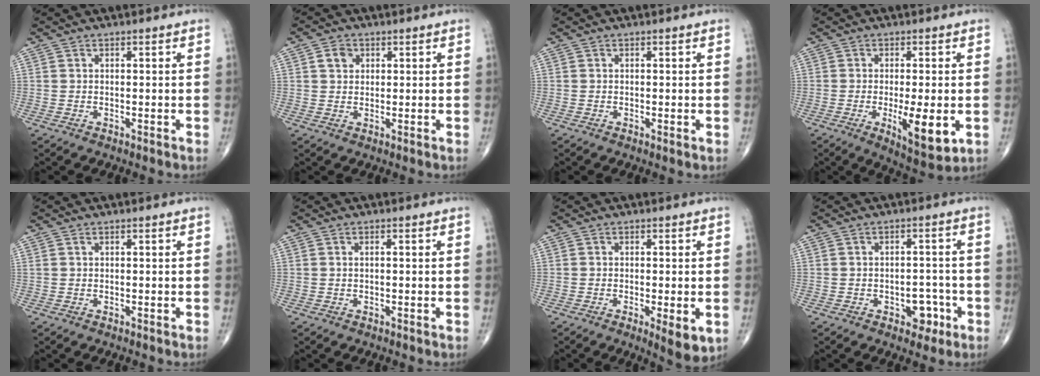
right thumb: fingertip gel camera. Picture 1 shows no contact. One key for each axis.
{"total": 3.0, "fx": 1.1, "fy": 2.4, "fz": 1.4, "tx": -0.013, "ty": -0.001, "tz": 0.017}
{"total": 0.6, "fx": -0.1, "fy": 0.0, "fz": 0.6, "tx": -0.012, "ty": -0.004, "tz": -0.002}
{"total": 10.0, "fx": -2.3, "fy": 2.9, "fz": 9.3, "tx": -0.134, "ty": -0.023, "tz": -0.029}
{"total": 0.0}
{"total": 0.5, "fx": 0.1, "fy": 0.1, "fz": 0.5, "tx": -0.013, "ty": 0.001, "tz": 0.002}
{"total": 5.5, "fx": -1.5, "fy": 1.4, "fz": 5.1, "tx": -0.075, "ty": -0.016, "tz": -0.021}
{"total": 4.8, "fx": -2.1, "fy": 3.1, "fz": 3.0, "tx": -0.014, "ty": 0.019, "tz": -0.025}